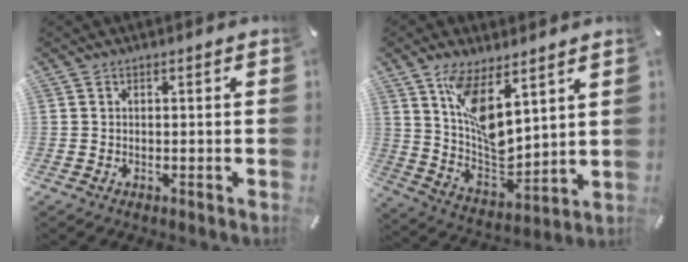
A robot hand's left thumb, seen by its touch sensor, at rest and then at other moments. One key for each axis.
{"total": 12.2, "fx": 7.2, "fy": 5.3, "fz": 8.3, "tx": -0.165, "ty": -0.048, "tz": 0.137}